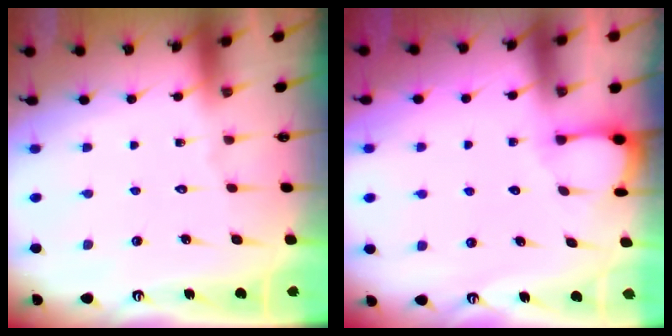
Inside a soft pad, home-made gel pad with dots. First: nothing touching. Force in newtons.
{"total": 2.0, "press": 2.0, "slide": 0.3}